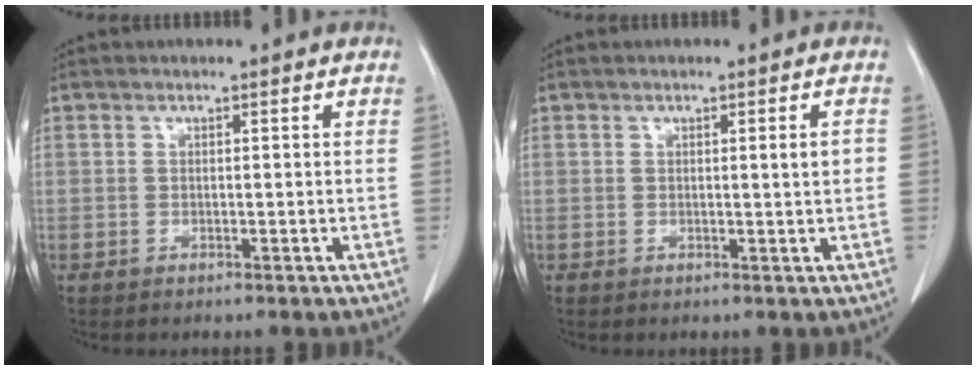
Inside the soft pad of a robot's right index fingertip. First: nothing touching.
{"total": 1.7, "force": [0.2, 0.1, 1.7], "torque": [-0.024, 0.002, 0.002]}